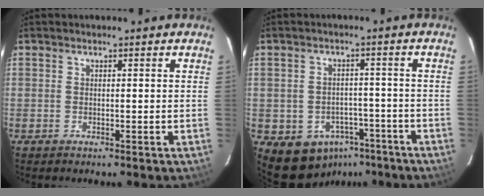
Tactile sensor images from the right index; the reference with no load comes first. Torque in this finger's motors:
{"motor_torque": [0.27, -0.42, 0.49, 0.04]}